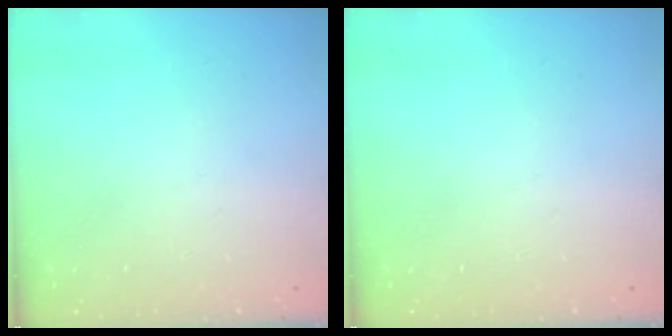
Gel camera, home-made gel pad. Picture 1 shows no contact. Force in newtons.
{"total": 0.0}